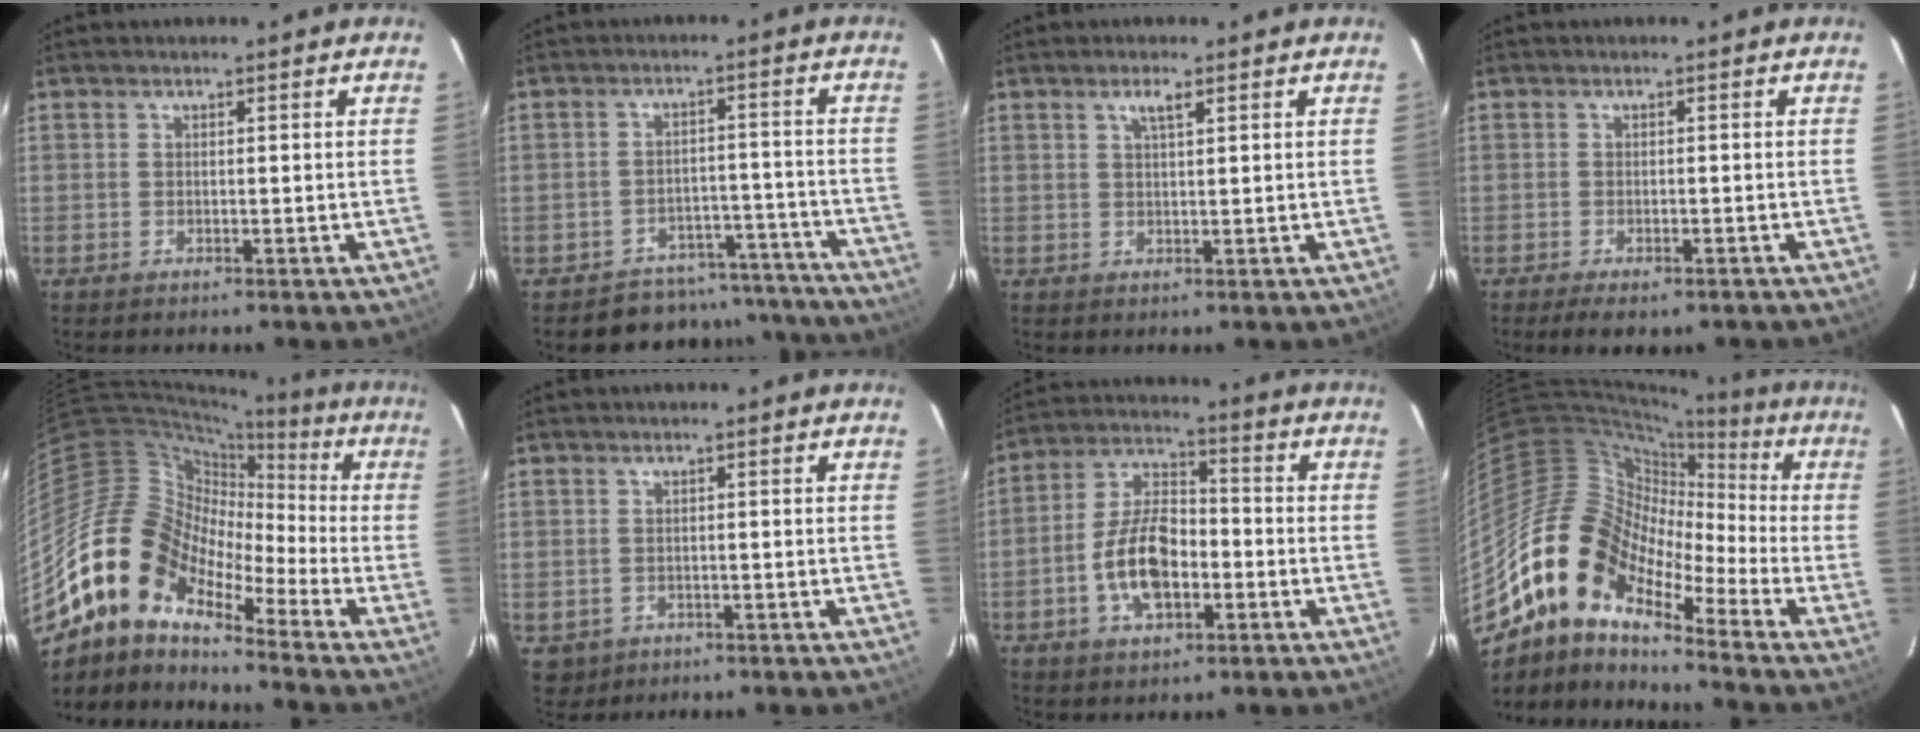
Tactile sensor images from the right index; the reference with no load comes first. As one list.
[{"total": 12.7, "force": [-11.4, 5.7, 0.1], "torque": [0.006, 0.062, -0.137]}, {"total": 2.2, "force": [1.2, 0.3, 1.7], "torque": [-0.031, 0.003, 0.022]}, {"total": 4.7, "force": [-3.4, 1.7, 2.8], "torque": [-0.059, -0.018, -0.050]}, {"total": 15.2, "force": [-10.6, 7.7, 7.8], "torque": [-0.126, 0.004, -0.222]}, {"total": 3.3, "force": [-0.7, 3.1, 0.9], "torque": [-0.020, -0.004, -0.002]}, {"total": 12.0, "force": [-3.6, 6.5, 9.5], "torque": [-0.192, 0.018, -0.061]}, {"total": 15.4, "force": [-9.6, 7.8, 9.1], "torque": [-0.147, 0.004, -0.204]}]